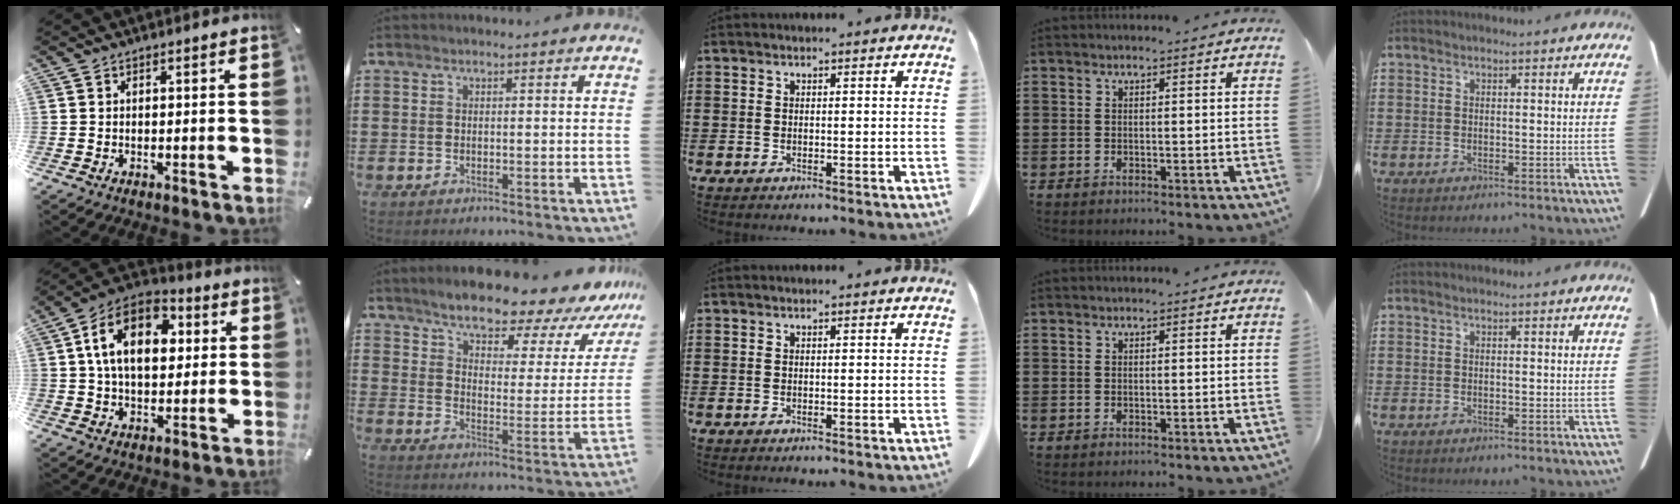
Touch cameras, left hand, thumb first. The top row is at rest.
{"thumb": {"total": 15.3, "force": [3.7, 10.1, 10.8], "torque": [-0.194, 0.005, 0.061]}, "index": {"total": 8.9, "force": [8.0, 1.8, 3.6], "torque": [-0.085, -0.058, 0.131]}}